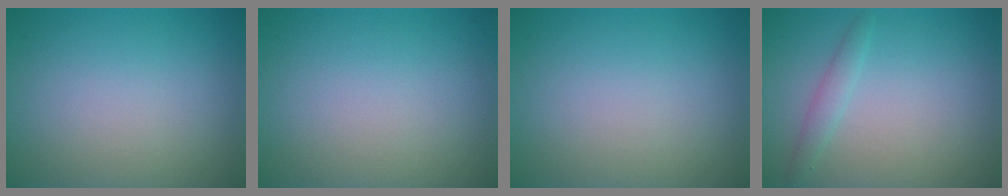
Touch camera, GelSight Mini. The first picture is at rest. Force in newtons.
{"total": 0.0}
{"total": 0.0}
{"total": 1.3, "press": 1.3, "slide": 0.1}